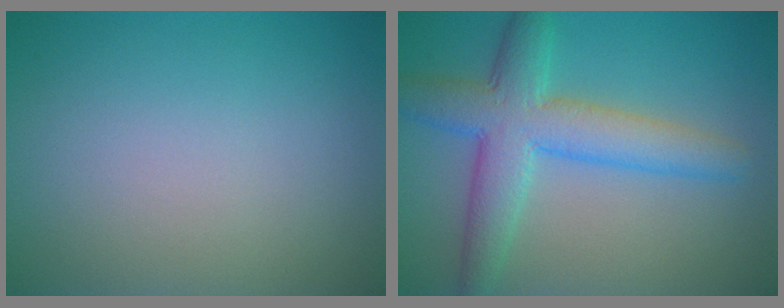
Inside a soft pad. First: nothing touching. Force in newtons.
{"total": 6.6, "press": 6.6, "slide": 0.1}